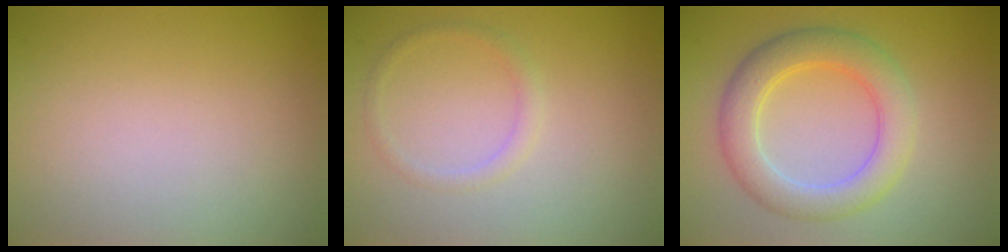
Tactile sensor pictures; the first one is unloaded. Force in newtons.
{"total": 1.2, "press": 1.2, "slide": 0.0}
{"total": 4.9, "press": 4.9, "slide": 0.2}